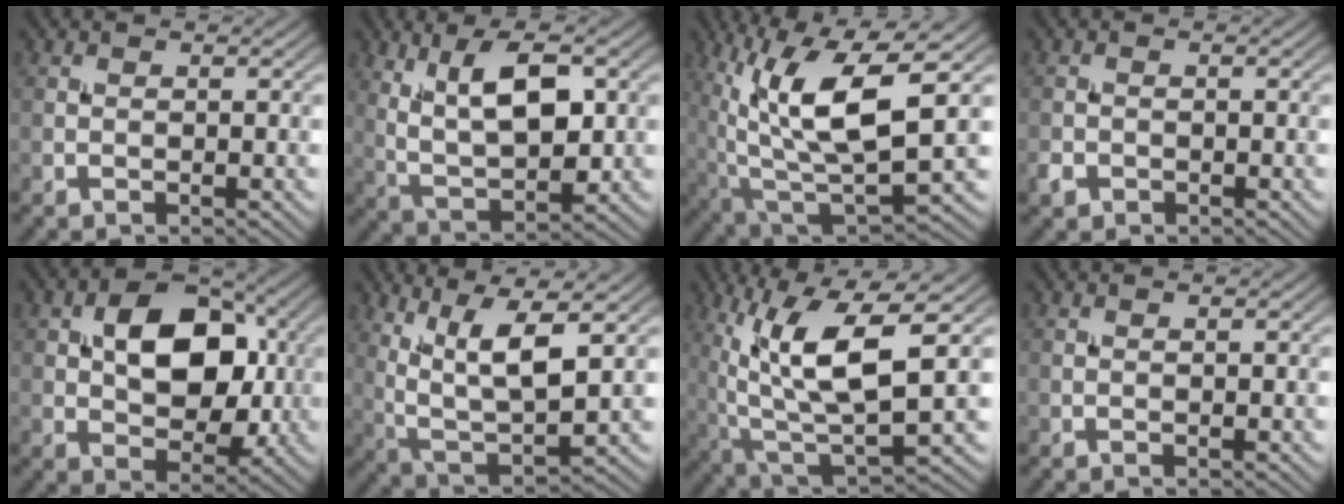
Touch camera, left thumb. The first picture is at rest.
{"total": 10.3, "force": [3.4, 4.6, 8.6], "torque": [-0.166, 0.000, 0.064]}
{"total": 14.7, "force": [3.7, 5.2, 13.3], "torque": [-0.267, -0.003, 0.075]}
{"total": 1.4, "force": [-0.8, 1.1, 0.4], "torque": [-0.009, -0.003, -0.020]}
{"total": 10.9, "force": [1.6, 7.3, 8.0], "torque": [-0.127, 0.009, 0.021]}
{"total": 10.3, "force": [4.0, 3.4, 8.8], "torque": [-0.194, 0.000, 0.084]}
{"total": 13.1, "force": [3.0, 4.4, 12.0], "torque": [-0.243, 0.002, 0.064]}
{"total": 0.0}